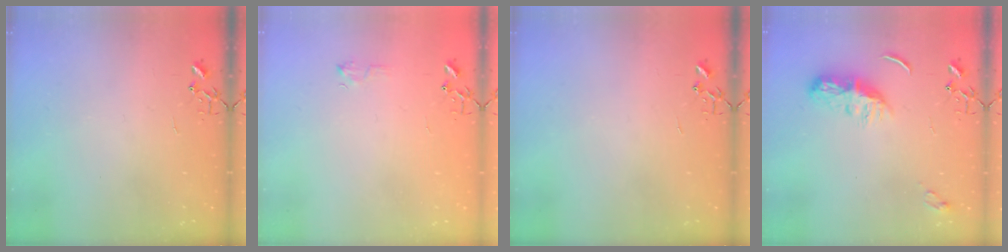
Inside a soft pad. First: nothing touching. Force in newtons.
{"total": 5.5, "press": 5.4, "slide": 0.8}
{"total": 0.0}
{"total": 8.2, "press": 8.2, "slide": 0.4}